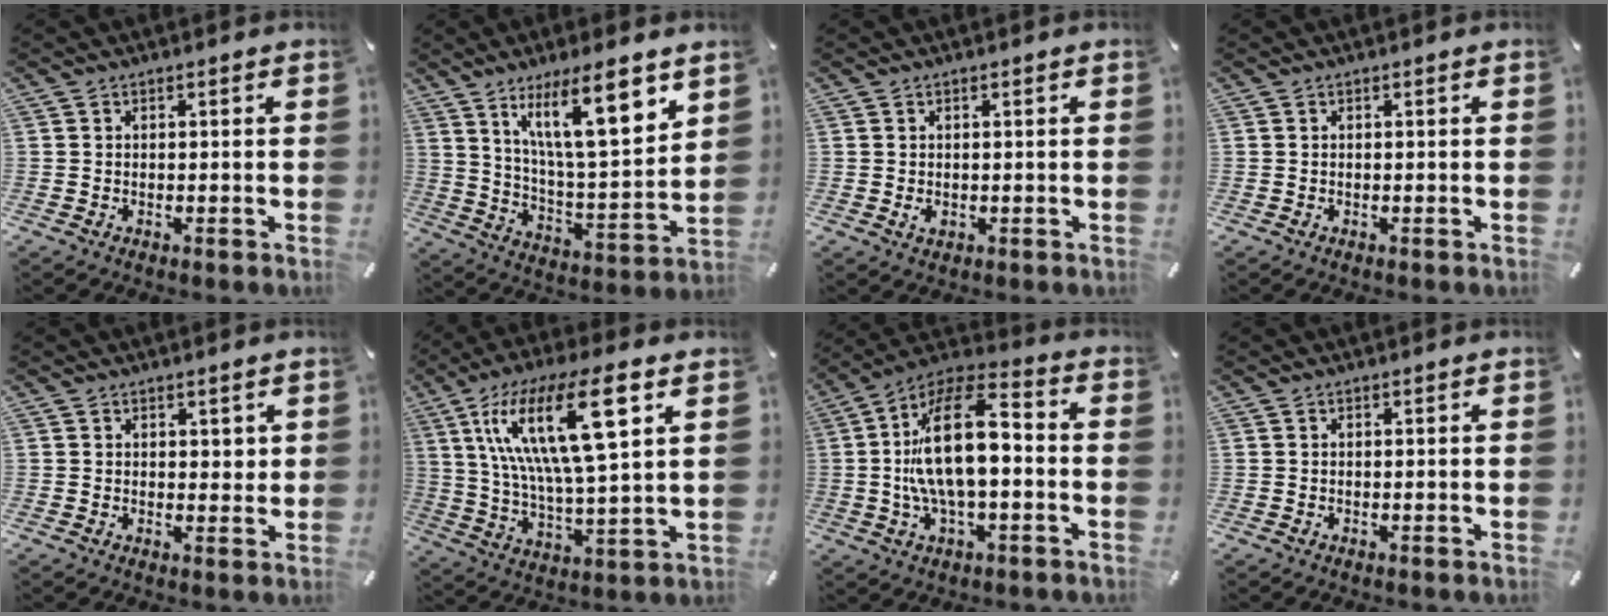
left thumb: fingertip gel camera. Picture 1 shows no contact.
{"total": 17.2, "force": [10.4, 5.1, 12.8], "torque": [-0.212, -0.047, 0.166]}
{"total": 1.4, "force": [-0.1, 1.0, 0.9], "torque": [-0.010, -0.001, -0.004]}
{"total": 0.0}
{"total": 2.1, "force": [1.5, 1.4, 0.6], "torque": [0.004, -0.005, 0.024]}
{"total": 21.2, "force": [8.8, 6.3, 18.3], "torque": [-0.366, -0.019, 0.129]}
{"total": 18.3, "force": [-0.2, 8.4, 16.3], "torque": [-0.320, 0.000, -0.006]}
{"total": 0.0}